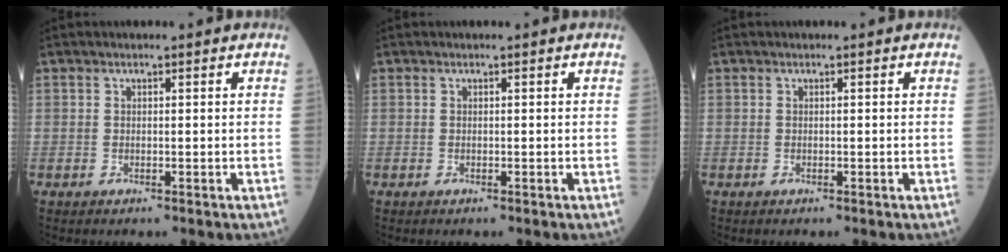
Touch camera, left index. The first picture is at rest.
{"total": 0.0}
{"total": 0.0}